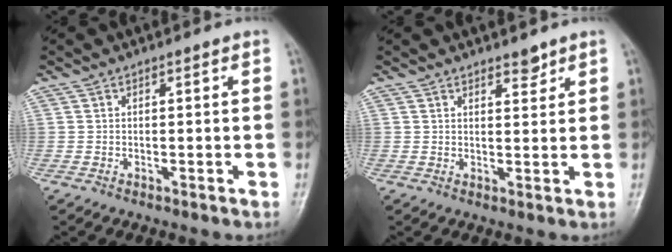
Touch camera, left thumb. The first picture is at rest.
{"total": 2.3, "force": [1.9, 0.8, 1.0], "torque": [-0.005, -0.015, 0.030]}